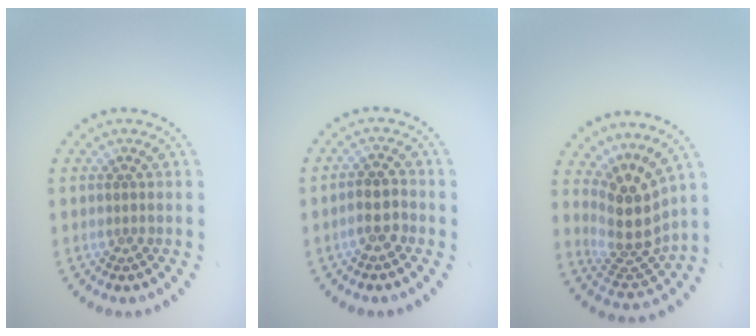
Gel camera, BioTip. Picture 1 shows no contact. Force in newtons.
{"total": 2.2, "press": 2.0, "slide": 1.0}
{"total": 4.5, "press": 3.4, "slide": 3.0}